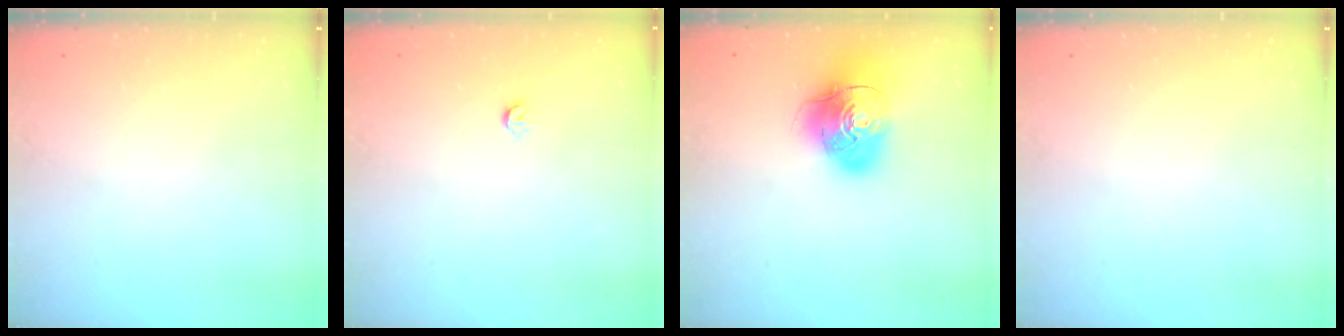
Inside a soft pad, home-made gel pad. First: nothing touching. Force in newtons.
{"total": 3.6, "press": 3.6, "slide": 0.7}
{"total": 13.7, "press": 13.6, "slide": 1.7}
{"total": 0.0}